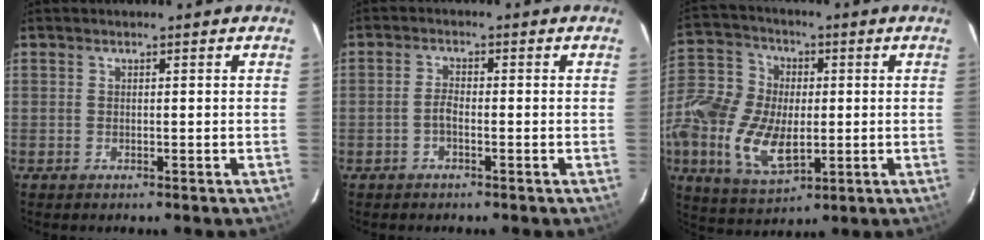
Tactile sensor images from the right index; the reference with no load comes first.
{"total": 2.0, "force": [-0.9, 0.7, 1.7], "torque": [-0.039, 0.006, -0.020]}
{"total": 19.3, "force": [-2.8, 12.8, 14.1], "torque": [-0.327, 0.003, -0.049]}